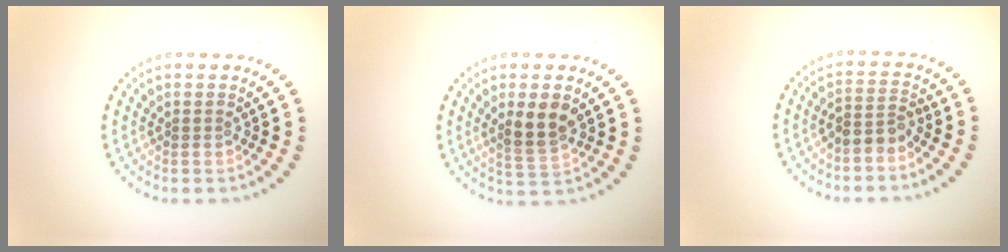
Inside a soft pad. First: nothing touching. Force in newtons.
{"total": 3.4, "press": 3.2, "slide": 1.0}
{"total": 2.3, "press": 1.9, "slide": 1.3}